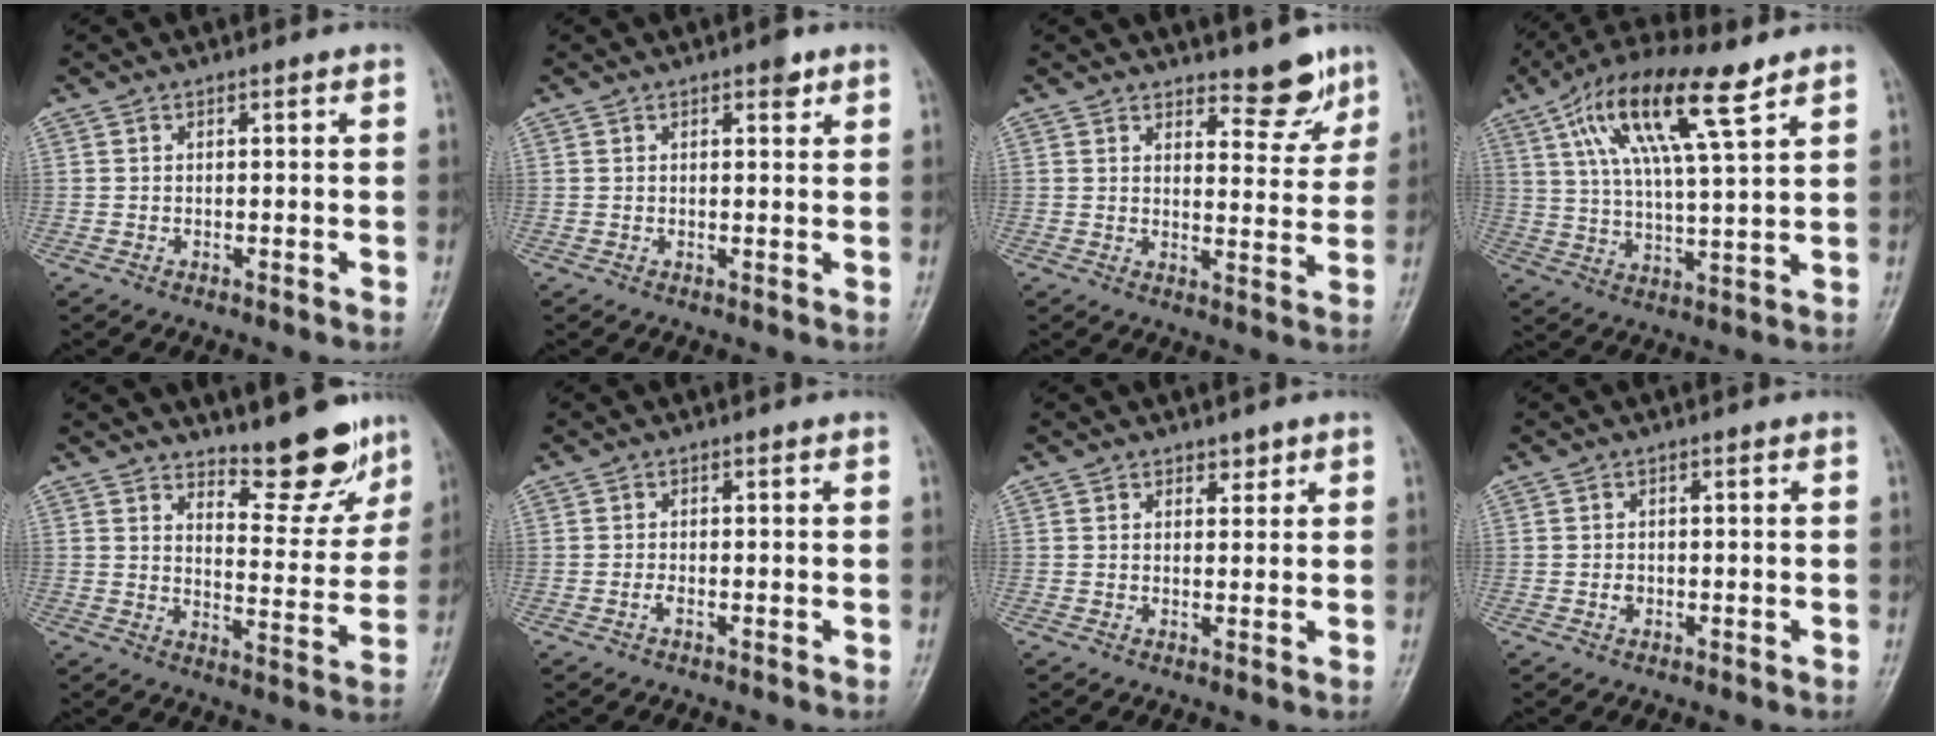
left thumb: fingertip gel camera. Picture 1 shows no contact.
{"total": 2.3, "force": [1.4, 1.0, 1.4], "torque": [-0.011, -0.006, 0.018]}
{"total": 6.8, "force": [5.9, 2.9, 1.7], "torque": [0.004, -0.053, 0.075]}
{"total": 16.2, "force": [8.2, 4.2, 13.3], "torque": [-0.243, -0.008, 0.149]}
{"total": 11.5, "force": [9.6, 3.4, 5.4], "torque": [-0.041, -0.078, 0.143]}
{"total": 0.7, "force": [-0.2, 0.3, 0.6], "torque": [-0.011, -0.002, -0.005]}
{"total": 1.8, "force": [1.4, 1.1, 0.5], "torque": [0.010, -0.009, 0.018]}
{"total": 1.0, "force": [-0.2, 0.8, 0.5], "torque": [-0.006, 0.001, -0.001]}